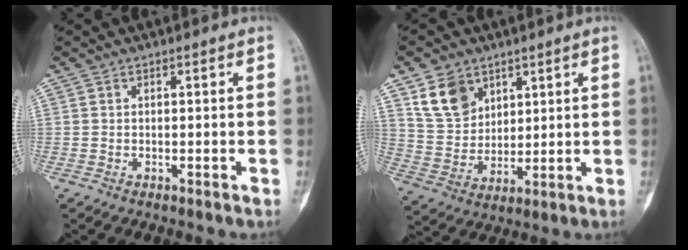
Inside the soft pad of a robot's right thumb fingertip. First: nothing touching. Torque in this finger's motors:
{"motor_torque": [0.02, 0.04, -0.05, 0.08, 0.02]}